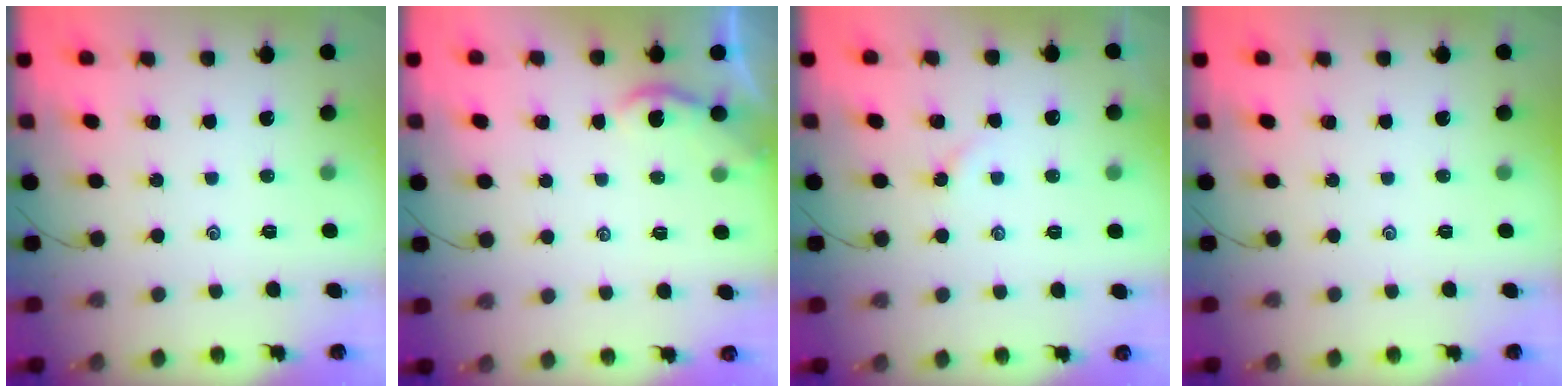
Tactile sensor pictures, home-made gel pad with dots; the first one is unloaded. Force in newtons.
{"total": 1.8, "press": 1.7, "slide": 0.5}
{"total": 2.1, "press": 2.1, "slide": 0.4}
{"total": 0.0}